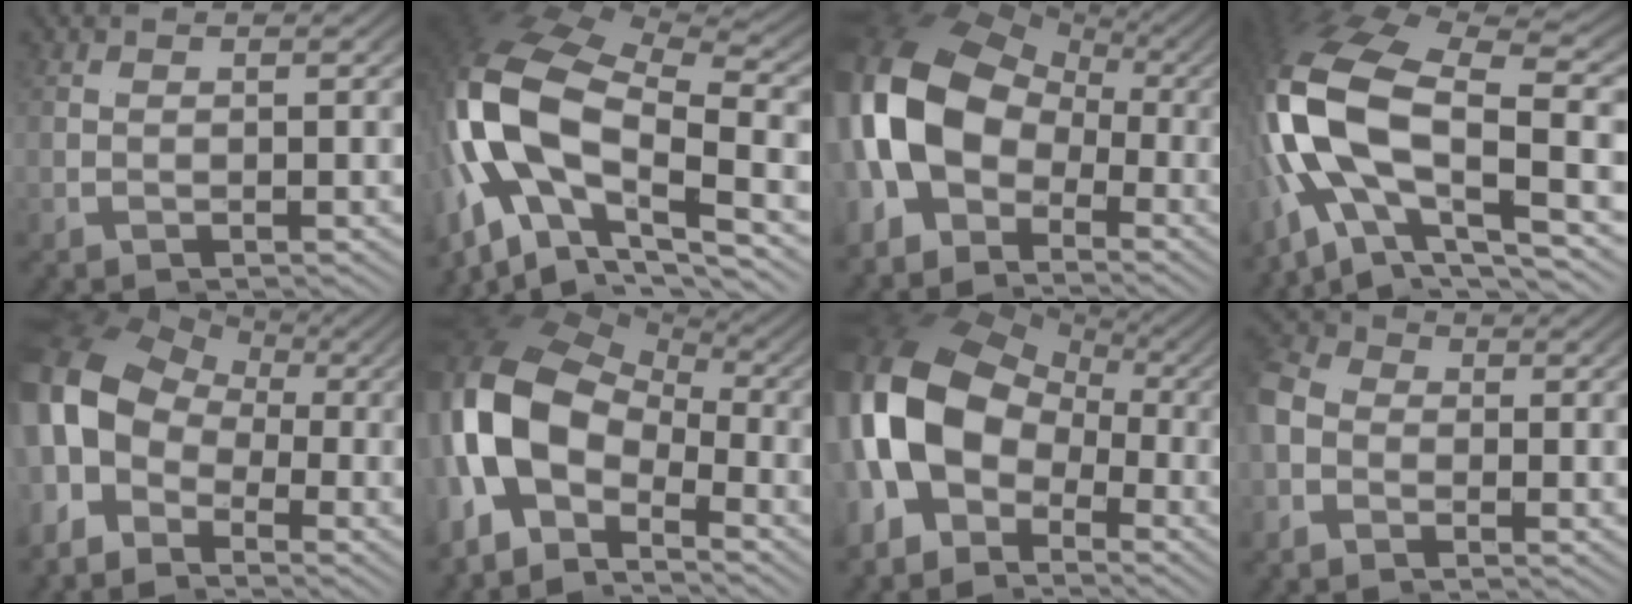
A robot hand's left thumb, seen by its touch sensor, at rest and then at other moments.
{"total": 14.6, "force": [1.0, 8.1, 12.1], "torque": [-0.261, 0.011, -0.006]}
{"total": 12.2, "force": [0.6, 7.6, 9.5], "torque": [-0.176, 0.002, 0.001]}
{"total": 12.3, "force": [-0.5, 6.7, 10.3], "torque": [-0.234, 0.006, -0.018]}
{"total": 7.3, "force": [0.8, 4.5, 5.7], "torque": [-0.106, 0.023, -0.009]}
{"total": 13.1, "force": [-0.4, 7.6, 10.7], "torque": [-0.201, -0.012, -0.018]}
{"total": 13.6, "force": [0.9, 8.3, 10.8], "torque": [-0.195, 0.000, 0.003]}
{"total": 6.2, "force": [0.6, 5.2, 3.3], "torque": [-0.066, 0.014, -0.011]}